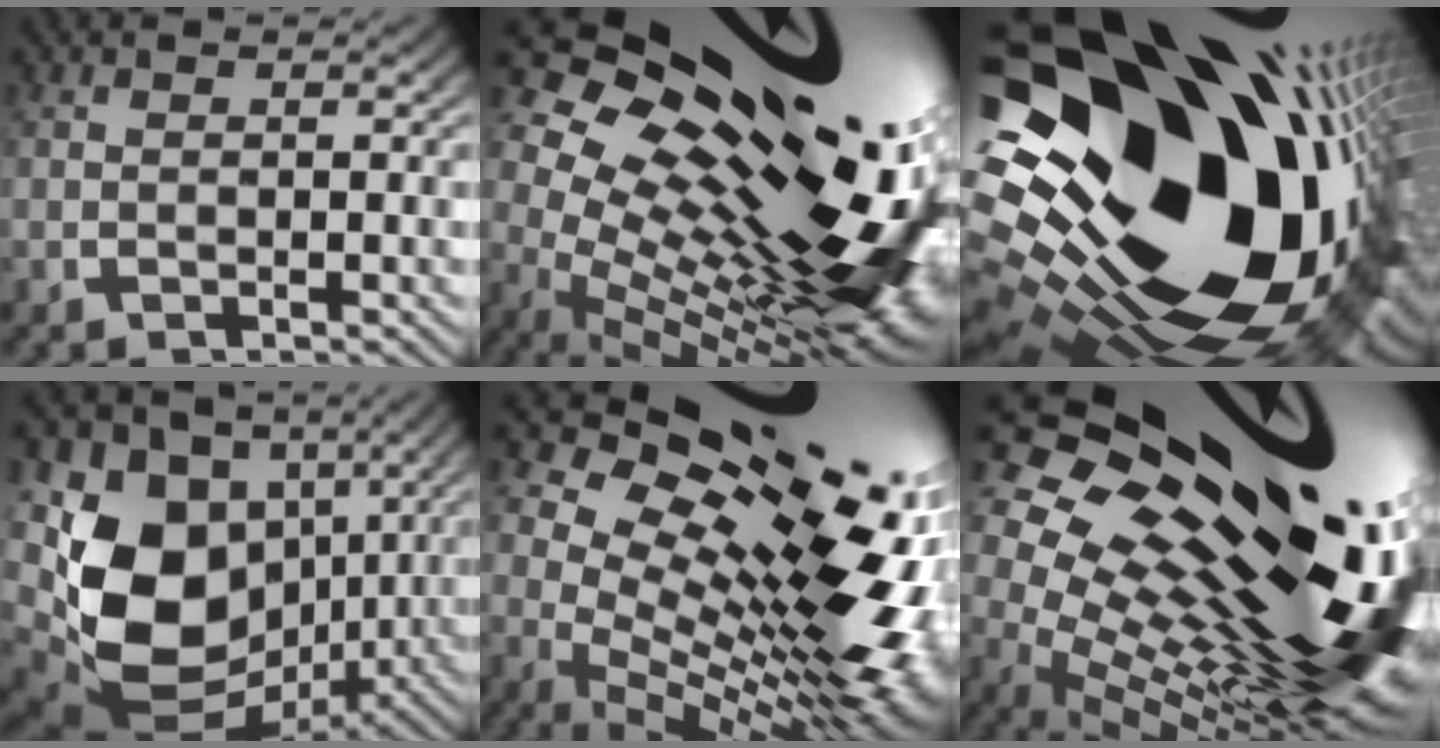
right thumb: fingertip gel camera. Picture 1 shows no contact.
{"total": 33.7, "force": [1.8, 19.5, 27.4], "torque": [-0.398, -0.039, 0.045]}
{"total": 45.9, "force": [-4.2, 30.2, 34.4], "torque": [-0.549, -0.090, -0.032]}
{"total": 21.9, "force": [-1.1, 16.5, 14.4], "torque": [-0.296, -0.075, 0.007]}
{"total": 27.4, "force": [1.3, 16.3, 22.0], "torque": [-0.316, -0.041, 0.031]}
{"total": 37.5, "force": [0.6, 22.3, 30.1], "torque": [-0.455, -0.062, 0.037]}